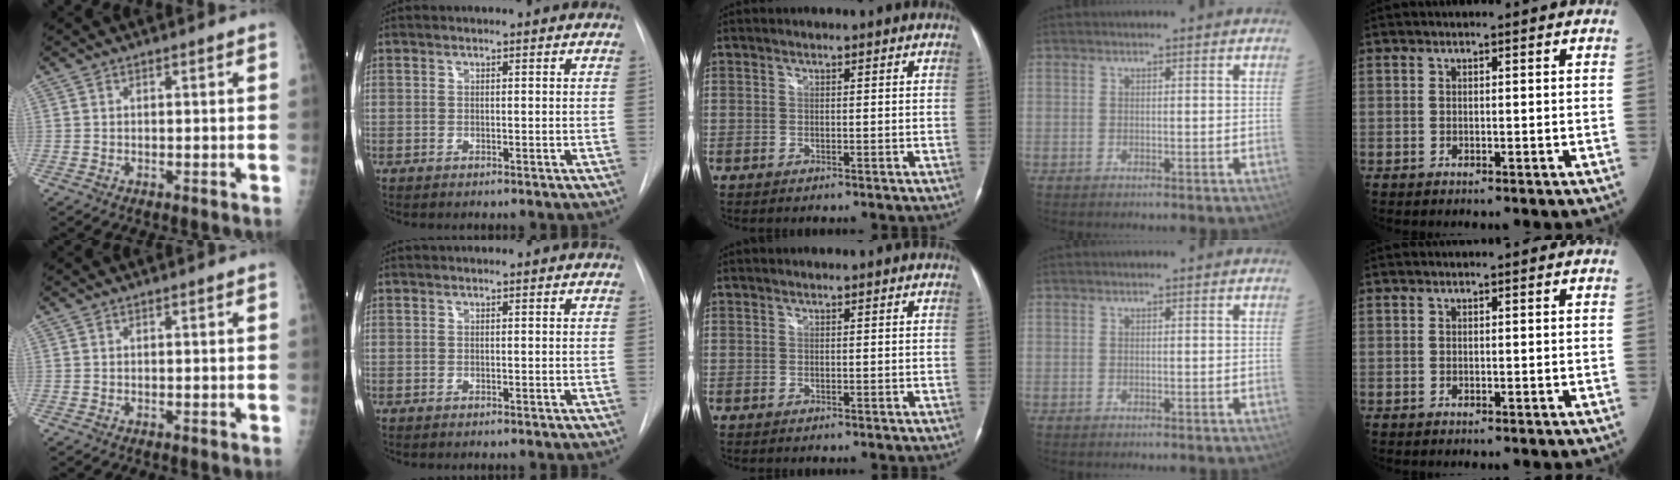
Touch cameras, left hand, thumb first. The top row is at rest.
{}